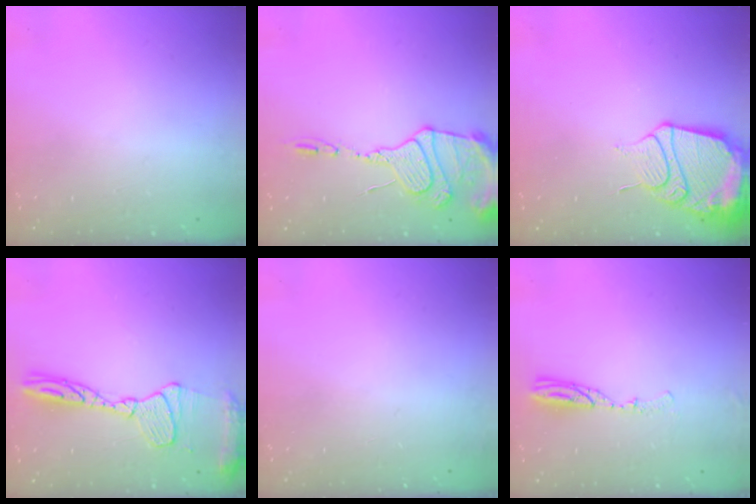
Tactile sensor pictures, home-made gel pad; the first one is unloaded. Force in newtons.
{"total": 18.1, "press": 17.8, "slide": 3.3}
{"total": 15.2, "press": 15.1, "slide": 1.8}
{"total": 15.2, "press": 15.1, "slide": 1.3}
{"total": 2.2, "press": 2.1, "slide": 0.8}
{"total": 5.7, "press": 5.5, "slide": 1.6}